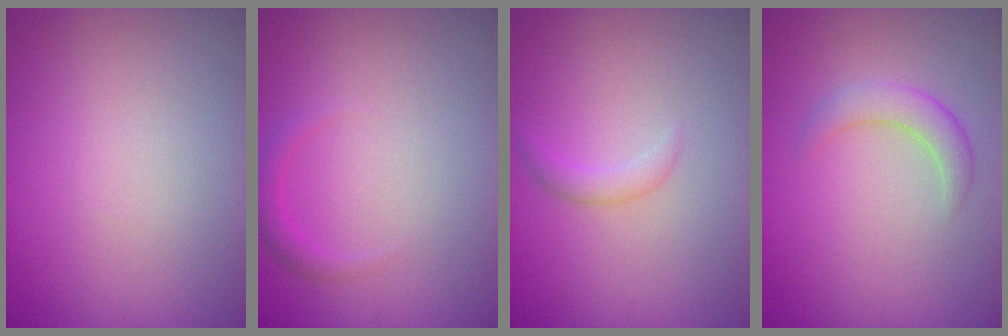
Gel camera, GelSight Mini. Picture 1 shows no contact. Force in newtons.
{"total": 1.3, "press": 1.3, "slide": 0.1}
{"total": 1.3, "press": 1.3, "slide": 0.0}
{"total": 2.4, "press": 2.4, "slide": 0.2}